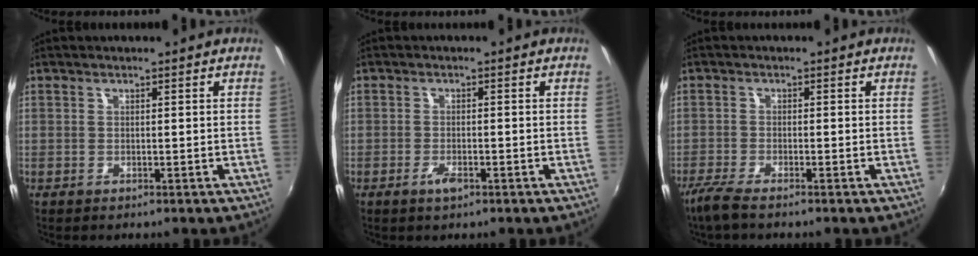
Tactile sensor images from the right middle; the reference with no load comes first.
{"total": 2.4, "force": [-1.4, 0.9, 1.7], "torque": [-0.038, -0.004, -0.028]}
{"total": 4.0, "force": [-3.2, 0.3, 2.3], "torque": [-0.066, -0.012, -0.065]}